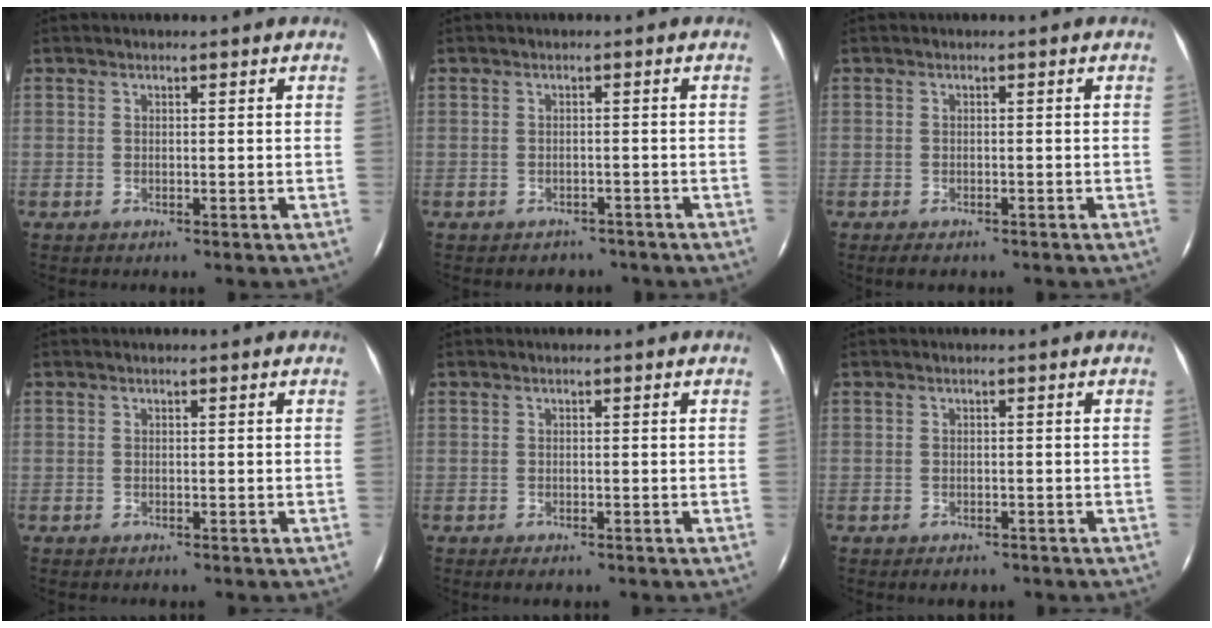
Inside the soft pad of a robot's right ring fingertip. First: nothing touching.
{"total": 4.0, "force": [-3.2, 2.3, 0.7], "torque": [-0.007, 0.010, -0.034]}
{"total": 2.5, "force": [-1.8, 1.1, 1.3], "torque": [-0.026, -0.007, -0.028]}
{"total": 0.0}
{"total": 1.7, "force": [-1.2, 0.7, 0.9], "torque": [-0.018, -0.004, -0.019]}
{"total": 2.2, "force": [-1.6, 1.3, 0.8], "torque": [-0.016, -0.003, -0.020]}